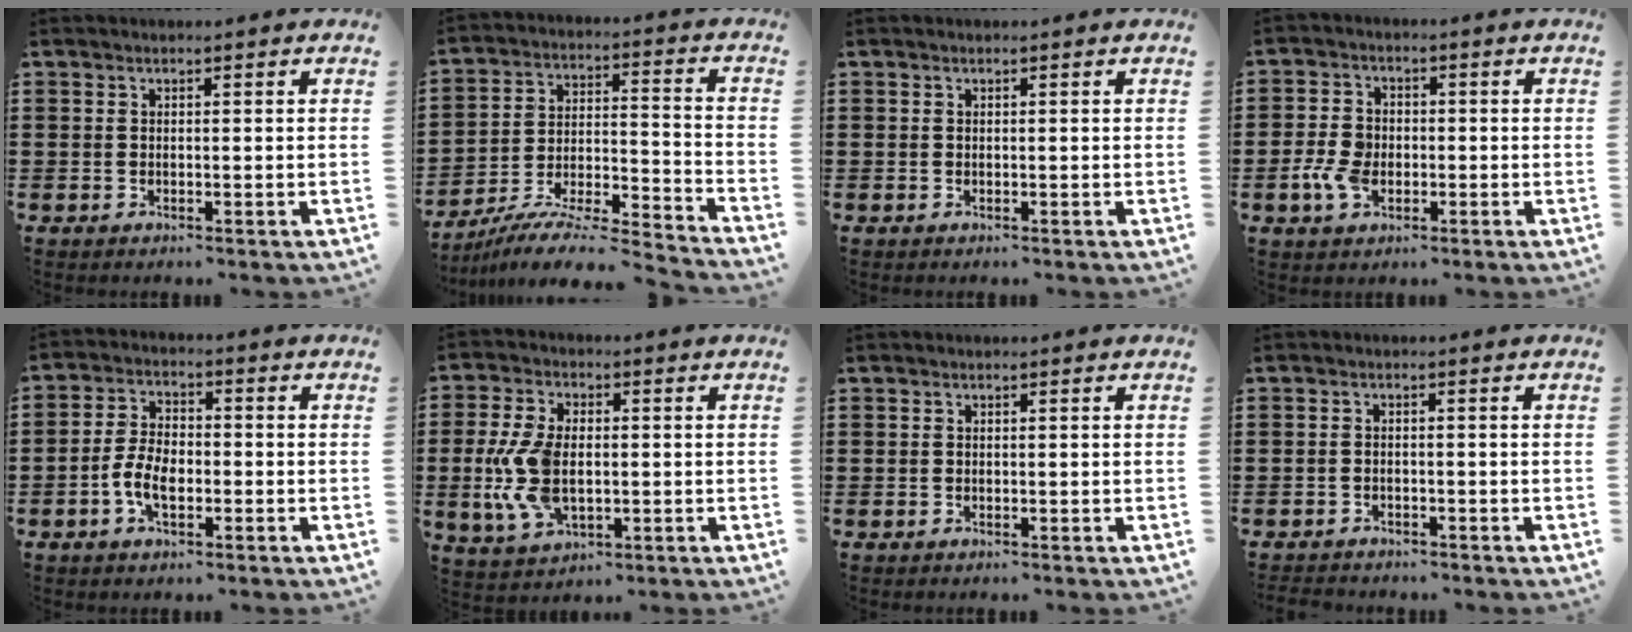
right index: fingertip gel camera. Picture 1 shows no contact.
{"total": 8.1, "force": [-7.5, 0.3, 3.0], "torque": [-0.049, -0.002, -0.151]}
{"total": 0.0}
{"total": 5.2, "force": [-1.6, 3.7, 3.4], "torque": [-0.092, 0.000, -0.035]}
{"total": 5.9, "force": [-1.9, 3.1, 4.7], "torque": [-0.114, -0.001, -0.044]}
{"total": 9.6, "force": [-0.8, 5.5, 7.9], "torque": [-0.195, -0.005, -0.022]}
{"total": 0.0}
{"total": 1.3, "force": [-1.2, 0.2, -0.1], "torque": [-0.002, 0.001, -0.028]}